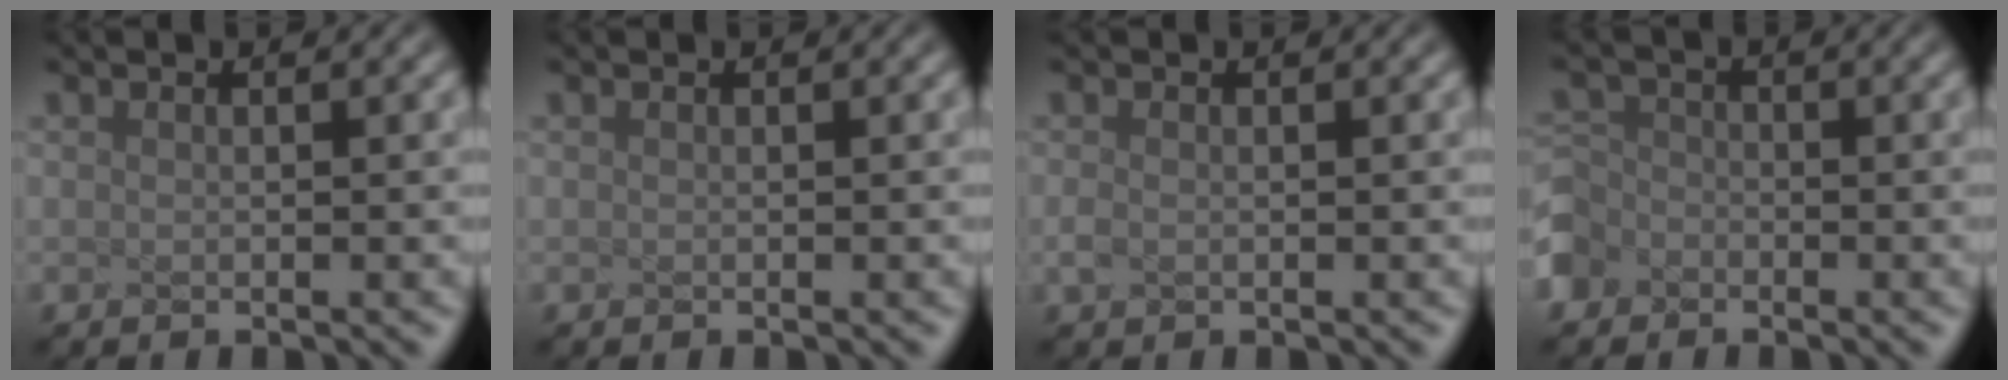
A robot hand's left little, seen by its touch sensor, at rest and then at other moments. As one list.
[{"total": 0.0}, {"total": 1.1, "force": [-0.7, -0.6, -0.5], "torque": [-0.018, -0.008, 0.009]}, {"total": 3.4, "force": [-3.1, 0.1, -1.4], "torque": [-0.021, -0.016, -0.026]}]